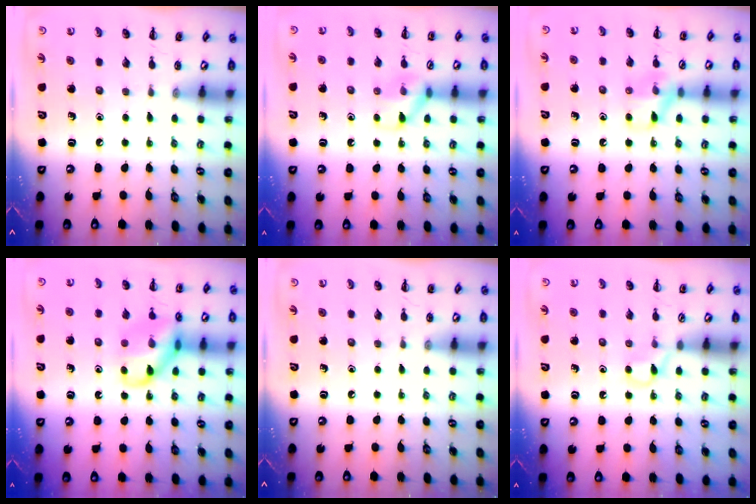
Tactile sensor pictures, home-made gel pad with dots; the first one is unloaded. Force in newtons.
{"total": 8.6, "press": 8.6, "slide": 0.6}
{"total": 9.1, "press": 9.1, "slide": 0.7}
{"total": 11.7, "press": 11.7, "slide": 0.7}
{"total": 0.0}
{"total": 2.8, "press": 2.6, "slide": 1.0}